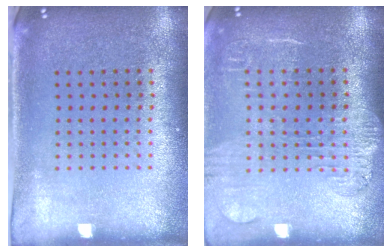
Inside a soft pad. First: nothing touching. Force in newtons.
{"total": 1.8, "press": 1.5, "slide": 1.0}